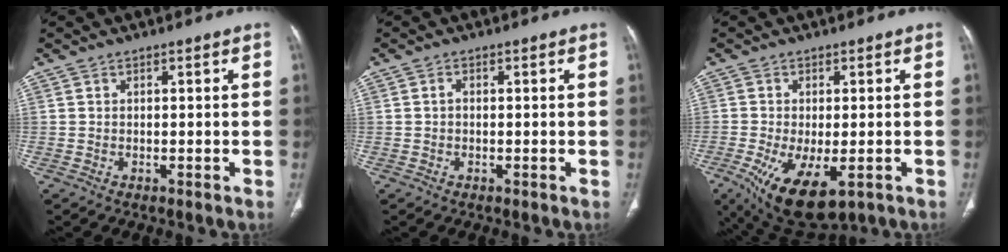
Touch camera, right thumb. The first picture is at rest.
{"total": 1.0, "force": [-0.1, 0.7, 0.7], "torque": [-0.010, 0.002, -0.004]}
{"total": 13.0, "force": [-5.4, 5.8, 10.3], "torque": [-0.190, -0.017, -0.073]}